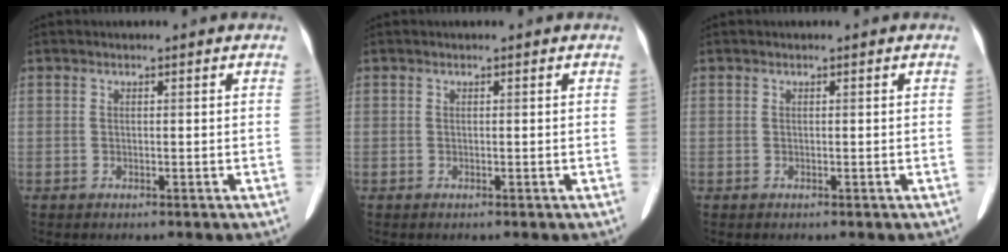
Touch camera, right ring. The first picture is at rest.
{"total": 0.0}
{"total": 0.0}